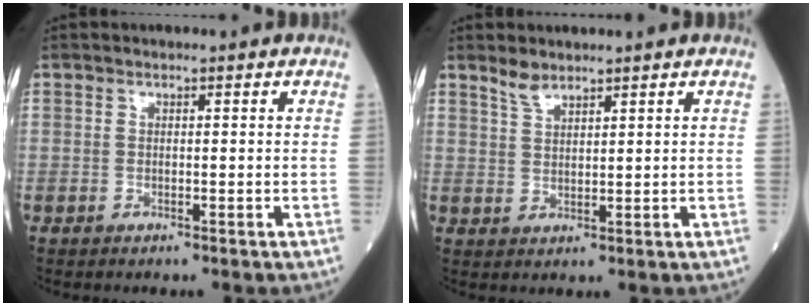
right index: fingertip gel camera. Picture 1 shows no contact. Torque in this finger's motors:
{"motor_torque": [0.30, 0.28, 0.10, 0.00]}